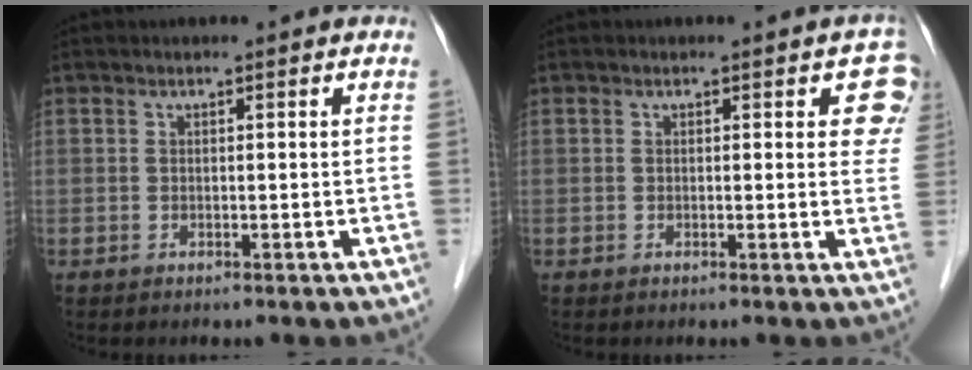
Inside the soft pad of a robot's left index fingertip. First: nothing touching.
{"total": 3.9, "force": [2.5, 2.2, 2.1], "torque": [0.004, -0.008, 0.011]}